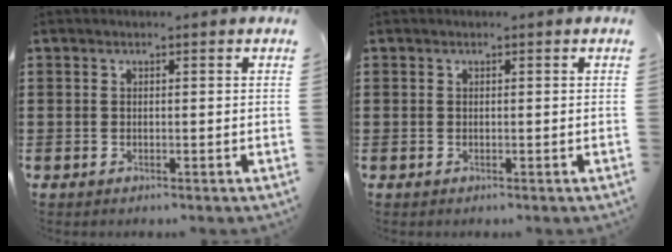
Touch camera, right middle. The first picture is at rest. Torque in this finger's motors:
{"motor_torque": [0.00, 0.00, 0.00, 0.00]}